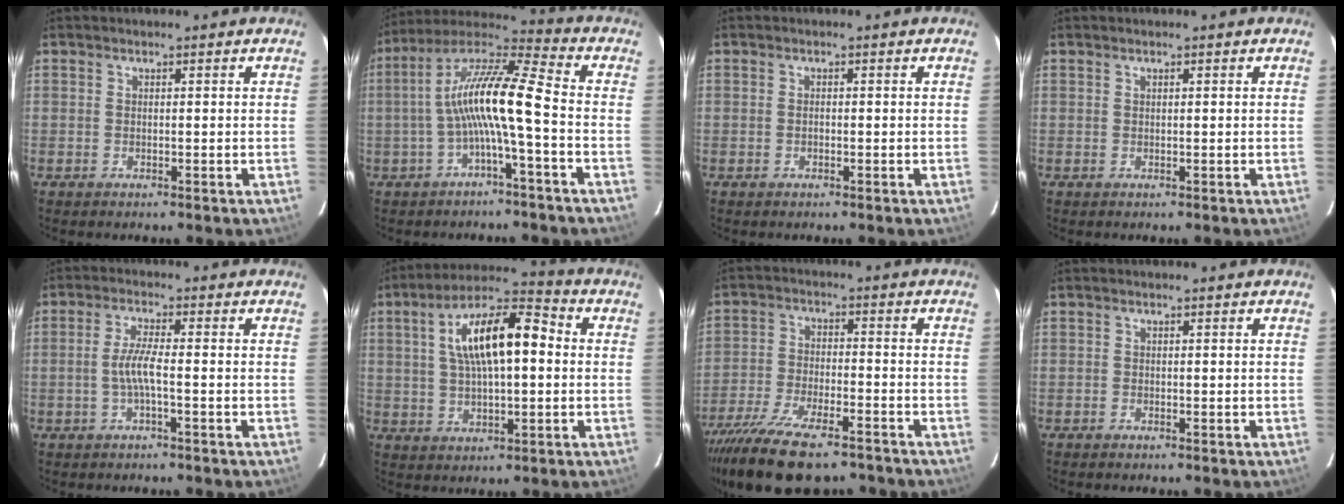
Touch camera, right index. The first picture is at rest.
{"total": 12.5, "force": [-2.4, 1.0, 12.2], "torque": [-0.244, 0.021, -0.049]}
{"total": 0.8, "force": [-0.2, 0.5, 0.6], "torque": [-0.011, 0.002, -0.003]}
{"total": 0.0}
{"total": 4.5, "force": [-1.5, 0.4, 4.2], "torque": [-0.092, 0.005, -0.029]}
{"total": 14.8, "force": [2.4, 5.7, 13.5], "torque": [-0.237, 0.029, 0.036]}
{"total": 18.4, "force": [-14.5, 5.6, 9.9], "torque": [-0.204, -0.041, -0.239]}
{"total": 0.0}